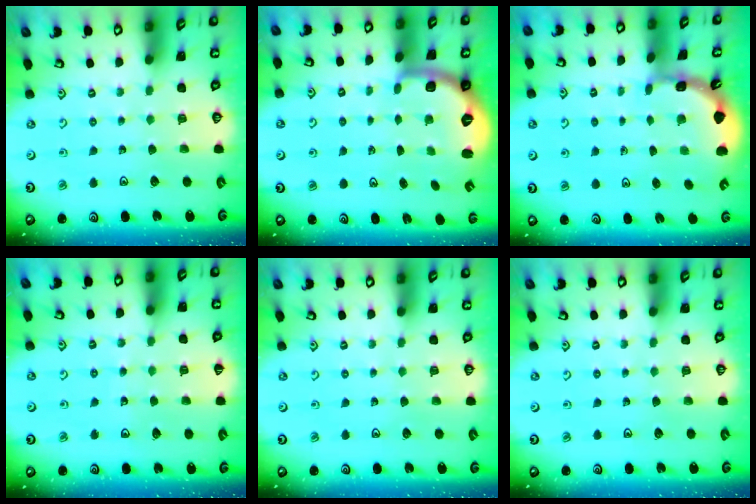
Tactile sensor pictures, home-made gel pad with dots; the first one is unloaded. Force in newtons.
{"total": 2.0, "press": 1.5, "slide": 1.3}
{"total": 1.9, "press": 1.9, "slide": 0.1}
{"total": 3.5, "press": 3.5, "slide": 0.3}
{"total": 0.0}
{"total": 0.0}